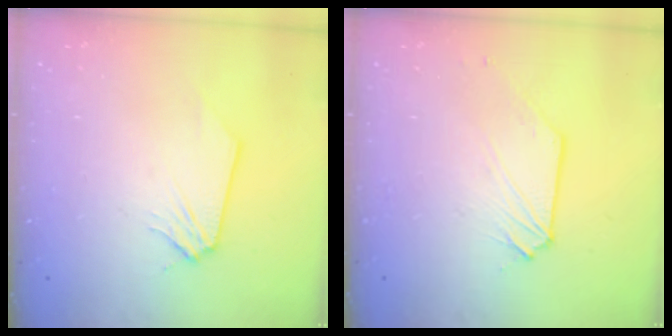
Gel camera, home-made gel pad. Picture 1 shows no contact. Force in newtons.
{"total": 1.0, "press": 1.0, "slide": 0.1}